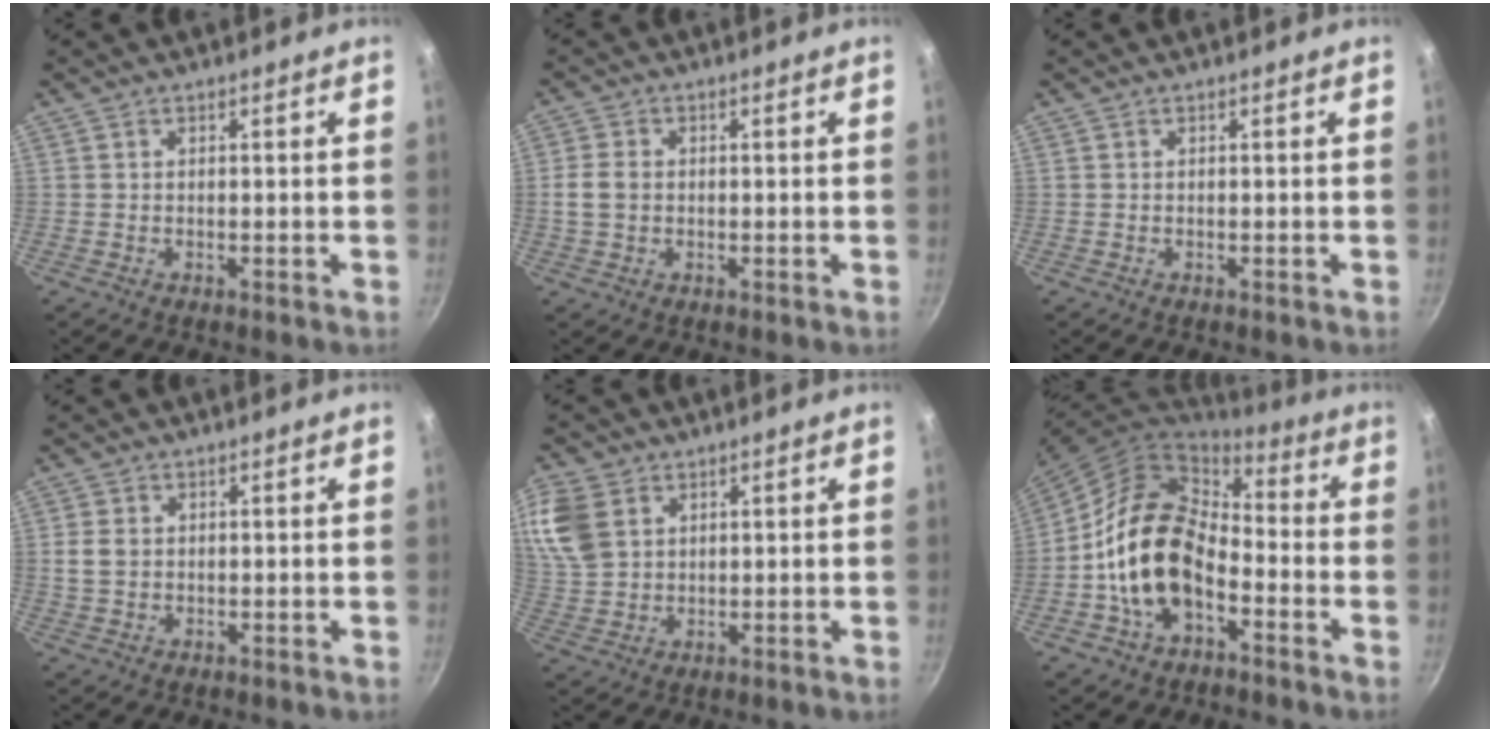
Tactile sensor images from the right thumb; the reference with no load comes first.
{"total": 4.0, "force": [-0.1, 3.1, 2.5], "torque": [-0.041, 0.007, -0.003]}
{"total": 0.0}
{"total": 3.3, "force": [0.3, 2.6, 2.0], "torque": [-0.032, 0.002, 0.007]}
{"total": 11.8, "force": [4.4, 8.8, 6.4], "torque": [-0.137, -0.005, 0.092]}
{"total": 17.2, "force": [-4.7, 11.4, 12.1], "torque": [-0.197, 0.050, -0.098]}